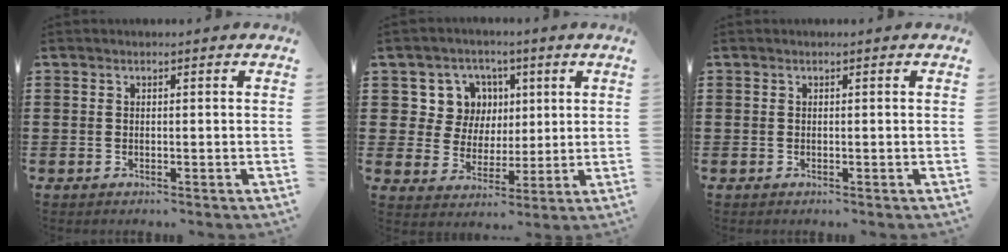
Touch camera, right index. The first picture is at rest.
{"total": 8.2, "force": [2.7, 7.5, 2.1], "torque": [-0.067, 0.008, 0.051]}
{"total": 0.0}